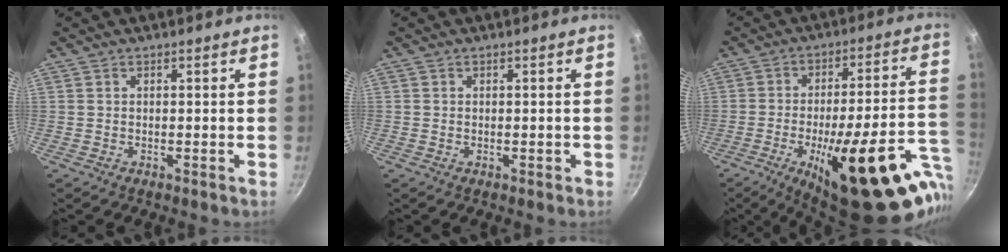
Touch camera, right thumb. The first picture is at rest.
{"total": 0.6, "force": [-0.2, 0.4, 0.4], "torque": [-0.001, 0.002, -0.003]}
{"total": 27.8, "force": [-11.1, 8.3, 24.1], "torque": [-0.291, 0.028, -0.154]}